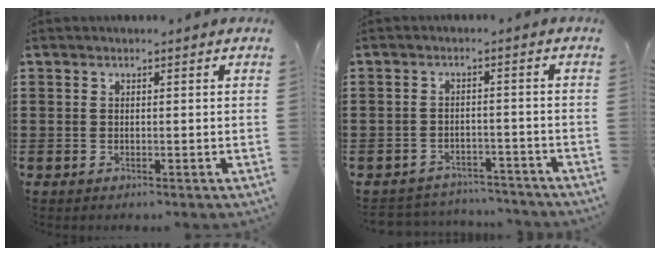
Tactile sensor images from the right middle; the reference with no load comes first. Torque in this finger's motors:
{"motor_torque": [0.02, 0.01, -0.02, -0.03]}